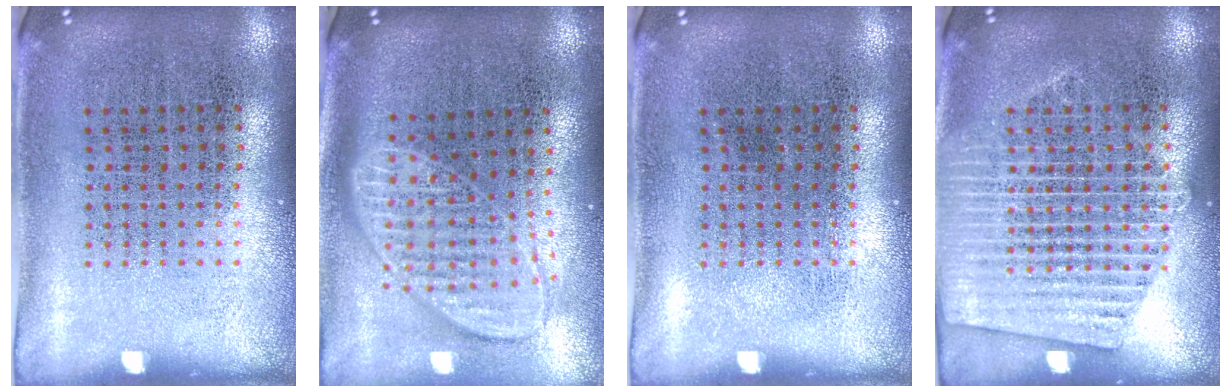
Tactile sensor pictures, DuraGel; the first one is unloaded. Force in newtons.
{"total": 1.8, "press": 1.4, "slide": 1.1}
{"total": 0.0}
{"total": 1.6, "press": 1.6, "slide": 0.2}